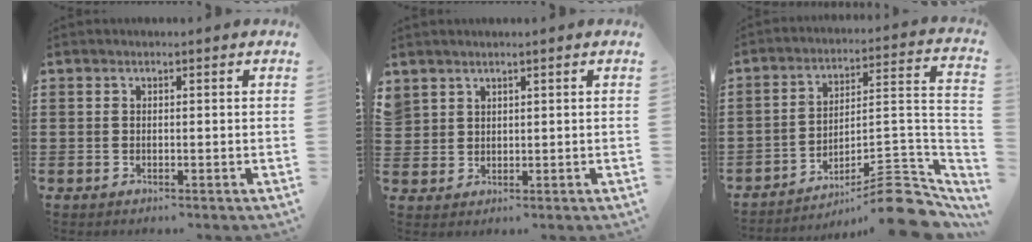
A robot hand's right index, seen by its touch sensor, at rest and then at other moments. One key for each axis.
{"total": 2.2, "fx": 1.7, "fy": 1.3, "fz": -0.1, "tx": -0.005, "ty": 0.006, "tz": 0.036}
{"total": 9.9, "fx": -7.7, "fy": 1.6, "fz": 6.0, "tx": -0.078, "ty": 0.013, "tz": -0.153}